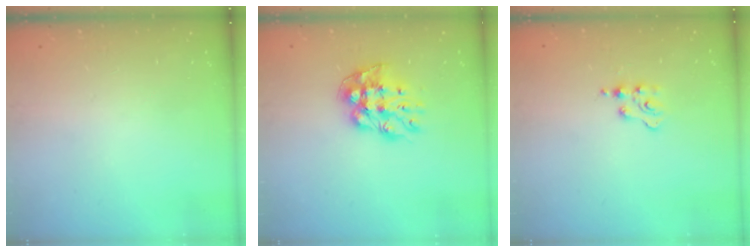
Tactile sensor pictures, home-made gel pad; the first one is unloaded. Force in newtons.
{"total": 10.5, "press": 10.5, "slide": 0.8}
{"total": 2.3, "press": 2.3, "slide": 0.3}